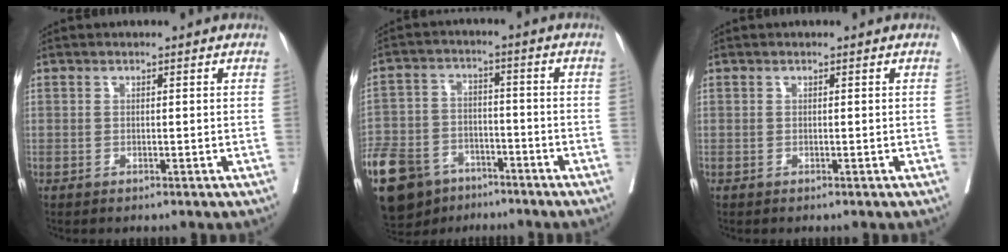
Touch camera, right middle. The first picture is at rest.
{"total": 18.6, "force": [-12.3, 10.7, 8.8], "torque": [-0.233, -0.012, -0.205]}
{"total": 0.0}